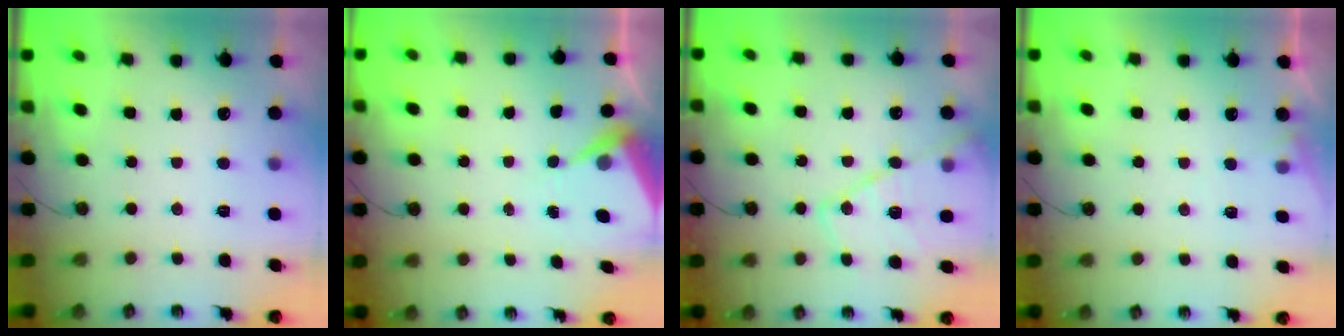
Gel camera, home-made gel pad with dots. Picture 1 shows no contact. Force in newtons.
{"total": 6.0, "press": 6.0, "slide": 0.2}
{"total": 15.5, "press": 15.4, "slide": 1.2}
{"total": 4.9, "press": 4.8, "slide": 0.7}